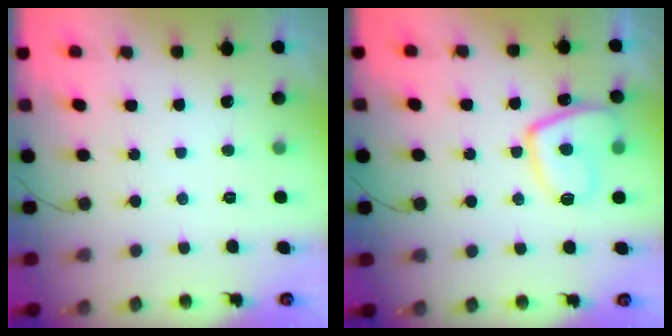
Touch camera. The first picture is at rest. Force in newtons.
{"total": 11.5, "press": 11.5, "slide": 1.4}